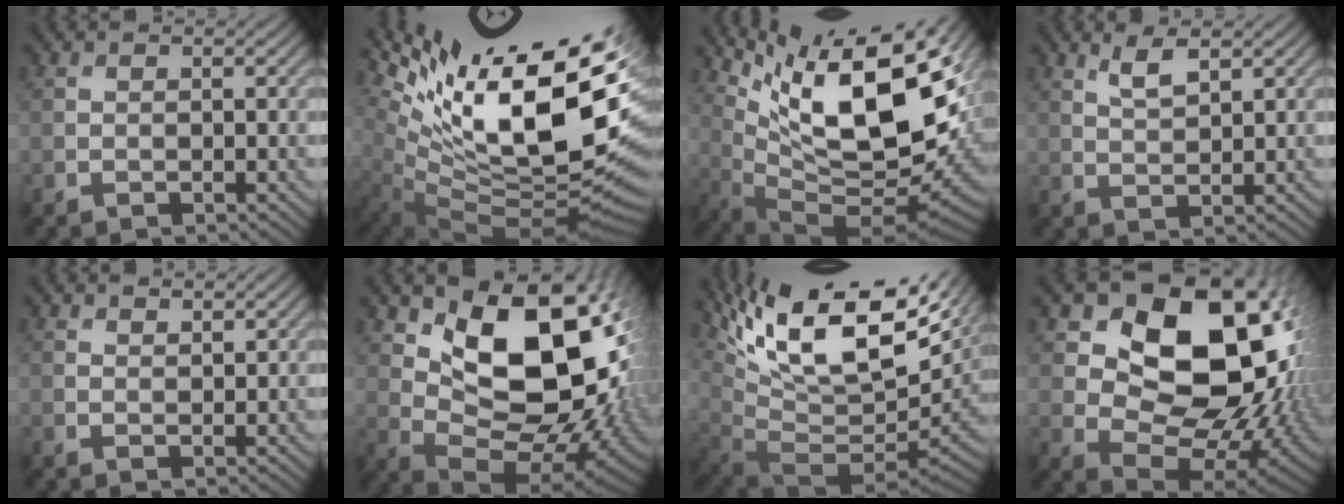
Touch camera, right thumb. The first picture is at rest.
{"total": 18.2, "force": [6.3, 6.8, 15.6], "torque": [-0.269, -0.001, 0.124]}
{"total": 17.2, "force": [6.6, 6.1, 14.7], "torque": [-0.263, 0.008, 0.129]}
{"total": 3.1, "force": [2.0, 0.9, 2.2], "torque": [-0.051, -0.001, 0.043]}
{"total": 1.0, "force": [0.9, 0.2, 0.3], "torque": [-0.010, -0.002, 0.019]}
{"total": 15.8, "force": [4.4, 9.1, 12.2], "torque": [-0.189, -0.014, 0.093]}
{"total": 17.7, "force": [8.6, 7.3, 13.6], "torque": [-0.249, 0.008, 0.168]}
{"total": 18.2, "force": [5.4, 12.2, 12.4], "torque": [-0.188, -0.006, 0.106]}